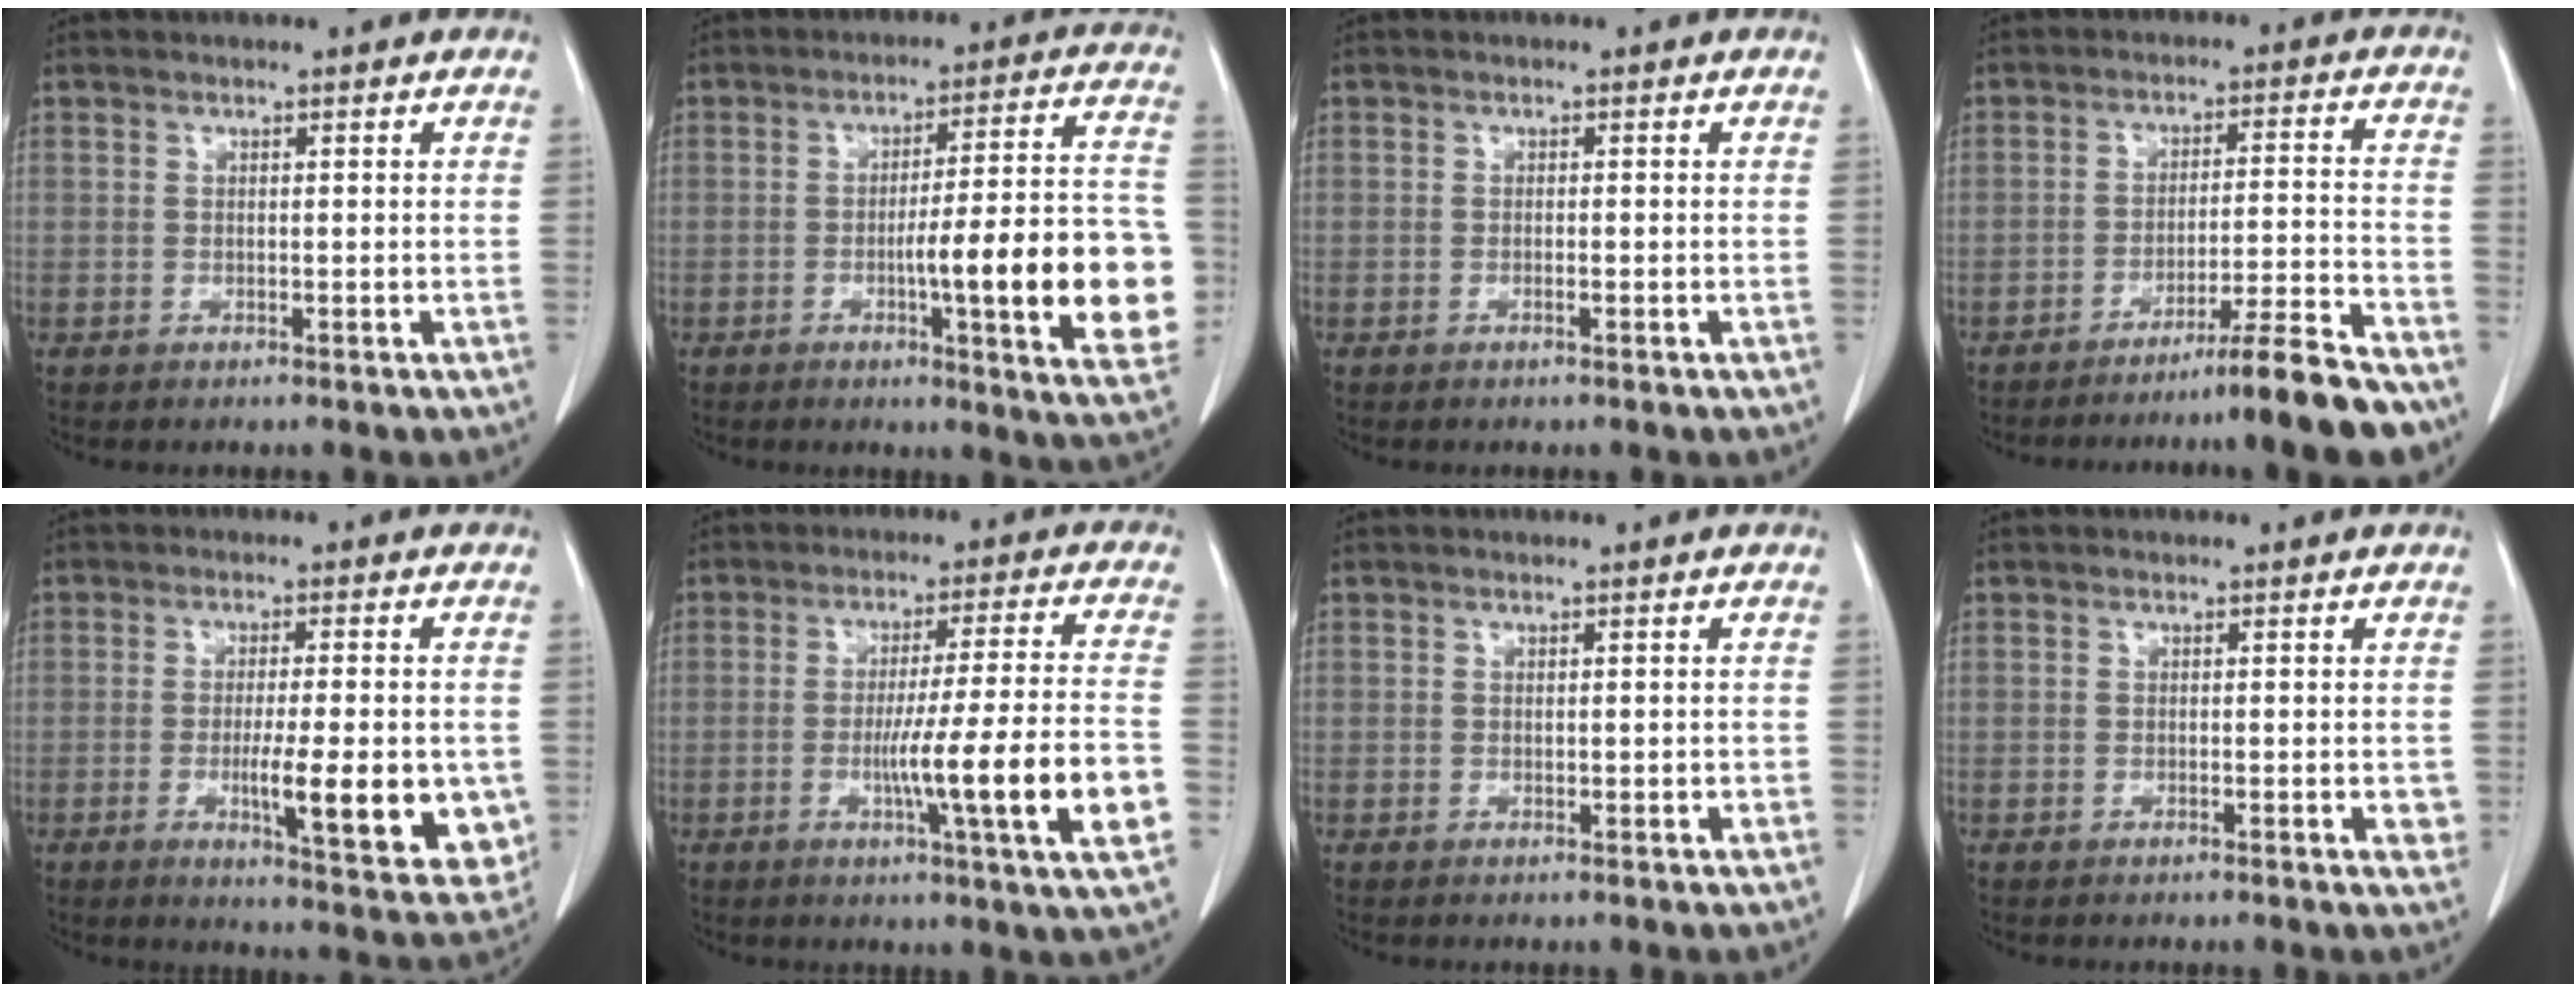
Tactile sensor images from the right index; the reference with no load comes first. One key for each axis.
{"total": 18.2, "fx": -3.7, "fy": 1.8, "fz": 17.7, "tx": -0.167, "ty": 0.018, "tz": -0.041}
{"total": 0.6, "fx": -0.3, "fy": 0.0, "fz": 0.5, "tx": -0.012, "ty": -0.001, "tz": -0.004}
{"total": 10.9, "fx": -9.1, "fy": -1.2, "fz": 5.9, "tx": -0.058, "ty": 0.002, "tz": -0.141}
{"total": 13.8, "fx": -2.8, "fy": 2.8, "fz": 13.2, "tx": -0.151, "ty": -0.017, "tz": -0.030}
{"total": 14.8, "fx": -3.8, "fy": -1.1, "fz": 14.2, "tx": -0.214, "ty": -0.016, "tz": -0.063}
{"total": 0.8, "fx": -0.1, "fy": 0.3, "fz": 0.7, "tx": -0.010, "ty": -0.001, "tz": 0.001}
{"total": 1.8, "fx": -0.3, "fy": 0.5, "fz": 1.7, "tx": -0.016, "ty": -0.003, "tz": -0.004}